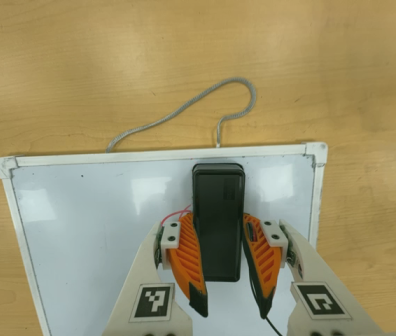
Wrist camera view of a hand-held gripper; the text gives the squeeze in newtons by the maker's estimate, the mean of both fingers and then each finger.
{"total": 16.5, "left": 15.8, "right": 17.1}